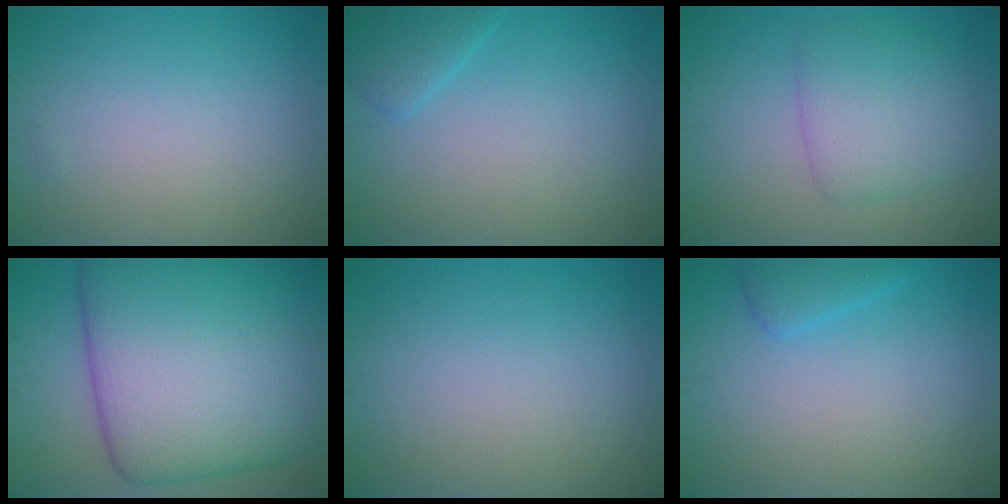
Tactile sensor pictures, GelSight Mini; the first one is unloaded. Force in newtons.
{"total": 1.9, "press": 1.9, "slide": 0.1}
{"total": 4.3, "press": 4.3, "slide": 0.1}
{"total": 18.3, "press": 18.2, "slide": 0.4}
{"total": 0.0}
{"total": 2.0, "press": 2.0, "slide": 0.2}